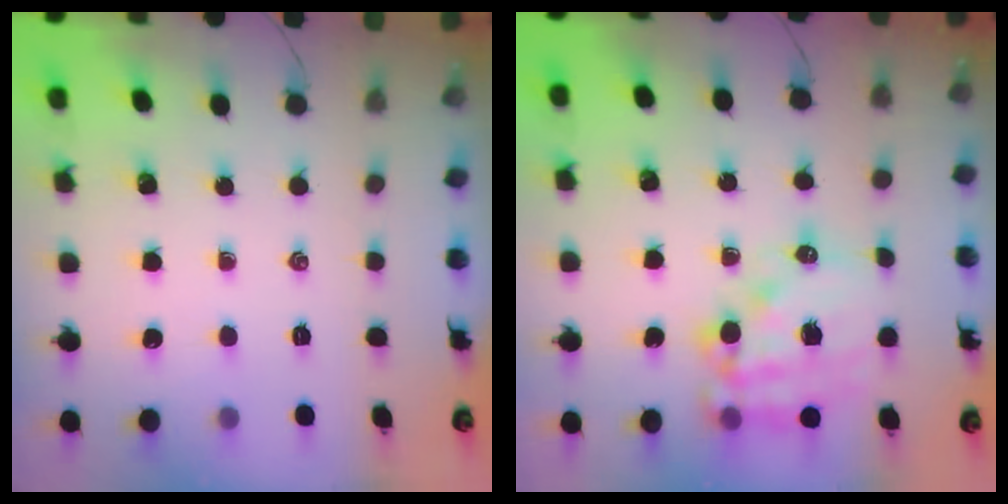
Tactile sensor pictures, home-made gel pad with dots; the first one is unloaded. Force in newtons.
{"total": 15.4, "press": 15.2, "slide": 2.3}